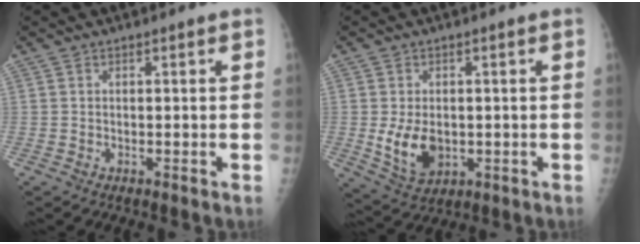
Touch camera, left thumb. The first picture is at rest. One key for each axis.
{"total": 7.5, "fx": -0.6, "fy": 5.2, "fz": 5.4, "tx": -0.081, "ty": -0.014, "tz": 0.005}